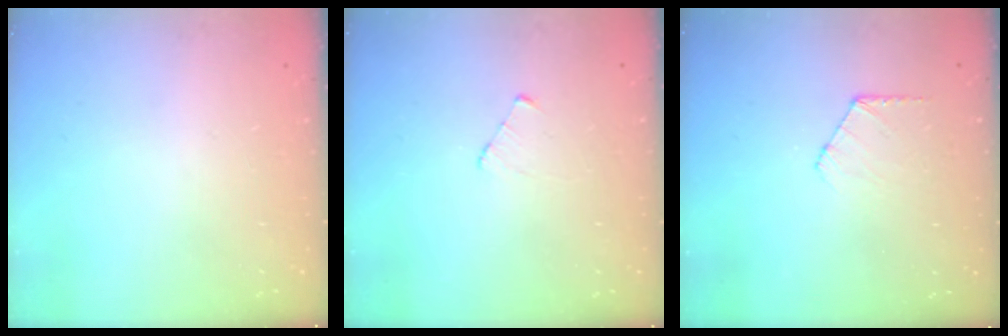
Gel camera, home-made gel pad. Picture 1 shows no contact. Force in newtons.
{"total": 2.9, "press": 2.8, "slide": 0.3}
{"total": 5.2, "press": 5.2, "slide": 0.4}